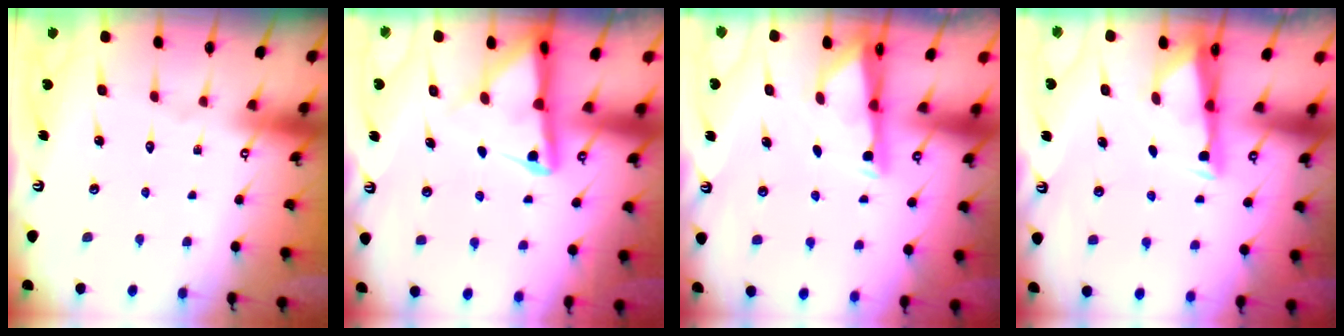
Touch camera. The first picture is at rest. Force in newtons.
{"total": 6.4, "press": 6.4, "slide": 0.9}
{"total": 2.8, "press": 2.8, "slide": 0.4}
{"total": 3.2, "press": 3.1, "slide": 0.8}